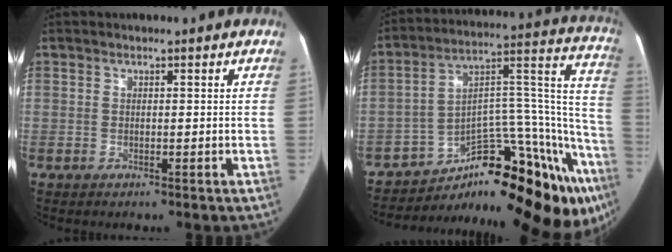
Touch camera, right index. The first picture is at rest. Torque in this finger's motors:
{"motor_torque": [1.16, -0.98, 0.32, 0.04]}